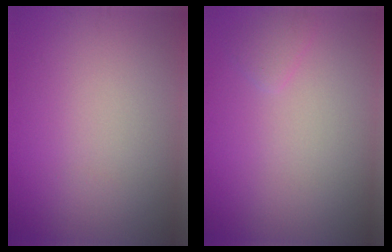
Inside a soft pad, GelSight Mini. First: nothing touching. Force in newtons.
{"total": 0.9, "press": 0.9, "slide": 0.1}